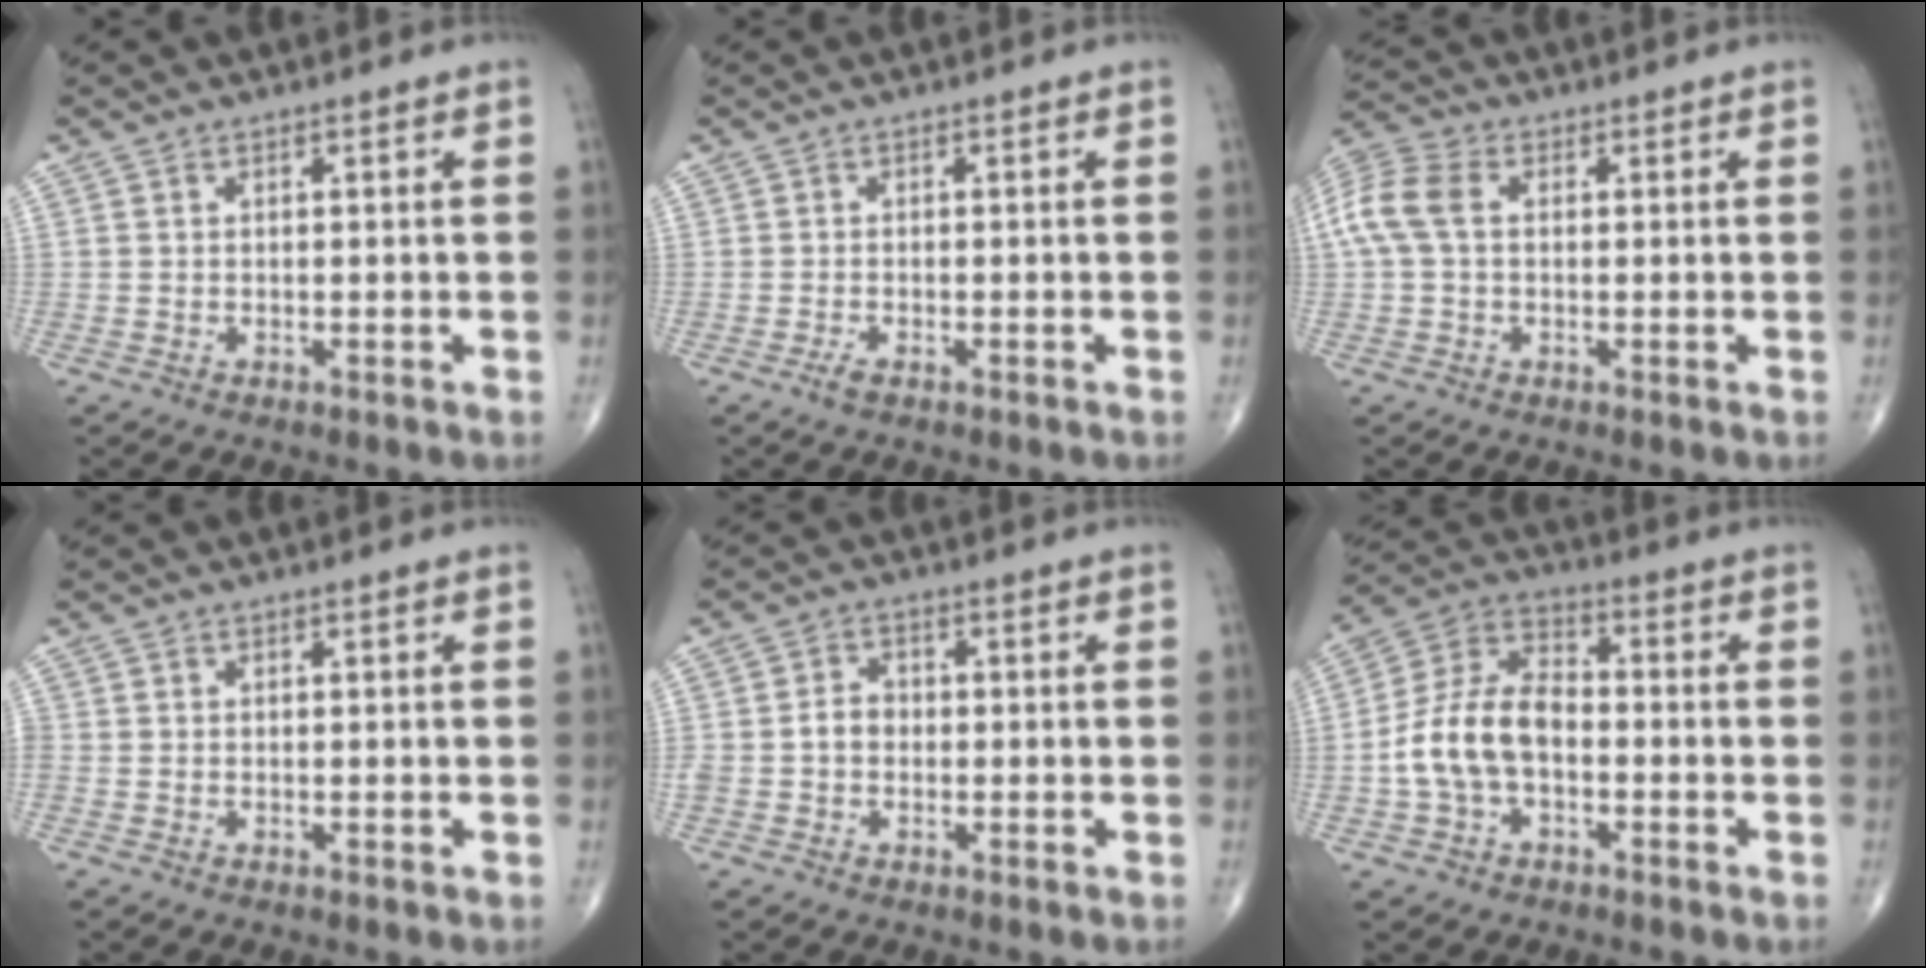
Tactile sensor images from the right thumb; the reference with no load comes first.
{"total": 1.5, "force": [-0.9, 0.5, 1.0], "torque": [-0.028, 0.001, -0.020]}
{"total": 8.6, "force": [0.9, 5.9, 6.2], "torque": [-0.148, 0.027, 0.015]}
{"total": 0.7, "force": [-0.3, 0.4, 0.4], "torque": [-0.011, -0.002, -0.012]}
{"total": 3.6, "force": [-0.7, 2.9, 2.0], "torque": [-0.031, 0.015, -0.017]}
{"total": 11.9, "force": [-2.3, 7.6, 8.9], "torque": [-0.168, 0.042, -0.051]}